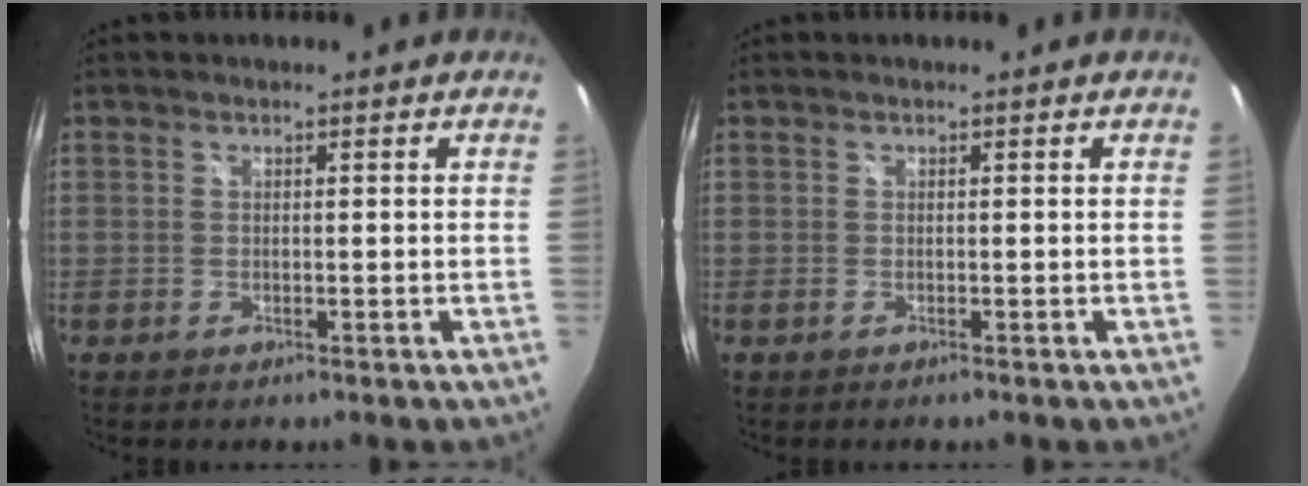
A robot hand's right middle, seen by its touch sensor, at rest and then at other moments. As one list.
[{"total": 0.0}]